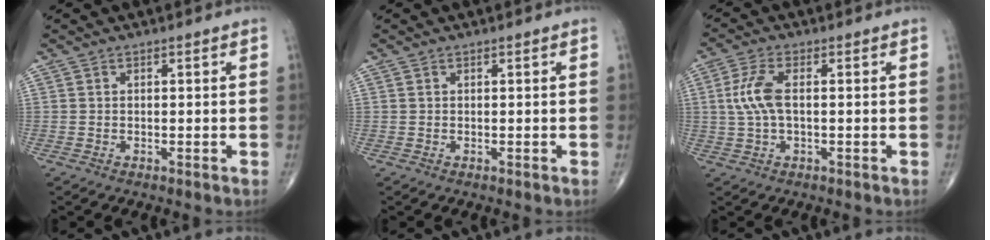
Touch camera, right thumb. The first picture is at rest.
{"total": 0.0}
{"total": 6.2, "force": [0.5, 2.7, 5.6], "torque": [-0.139, 0.012, 0.007]}